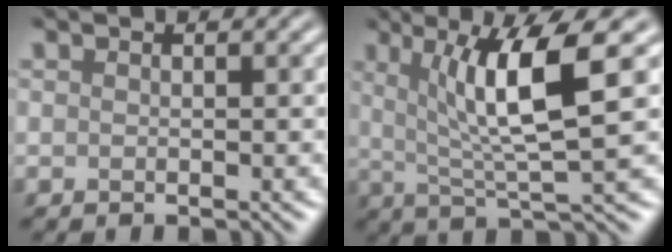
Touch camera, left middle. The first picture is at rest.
{"total": 7.5, "force": [1.9, 1.3, 7.1], "torque": [-0.115, -0.005, 0.033]}